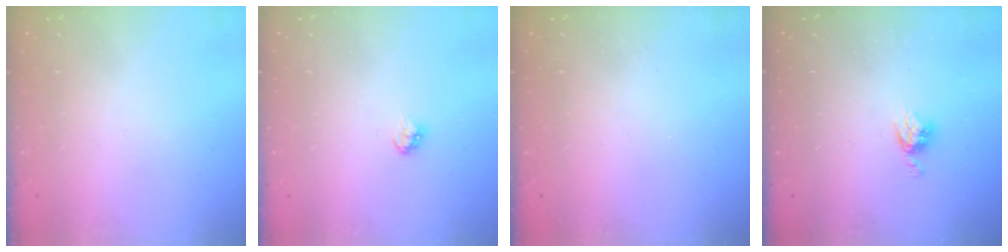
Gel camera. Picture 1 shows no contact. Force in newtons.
{"total": 2.9, "press": 2.9, "slide": 0.7}
{"total": 0.0}
{"total": 5.0, "press": 5.0, "slide": 0.5}